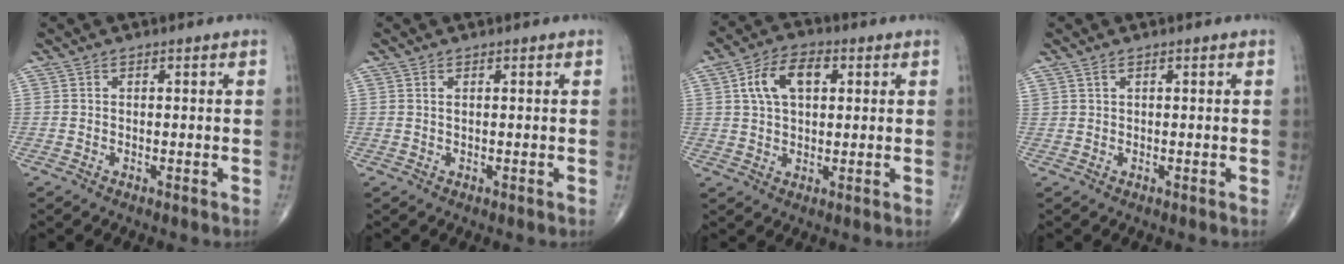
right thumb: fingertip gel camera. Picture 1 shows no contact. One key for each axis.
{"total": 0.7, "fx": 0.3, "fy": 0.3, "fz": 0.6, "tx": -0.015, "ty": 0.003, "tz": 0.007}
{"total": 9.2, "fx": 2.6, "fy": 5.4, "fz": 7.0, "tx": -0.118, "ty": 0.012, "tz": 0.042}
{"total": 0.7, "fx": 0.5, "fy": 0.3, "fz": 0.3, "tx": -0.004, "ty": 0.001, "tz": 0.012}